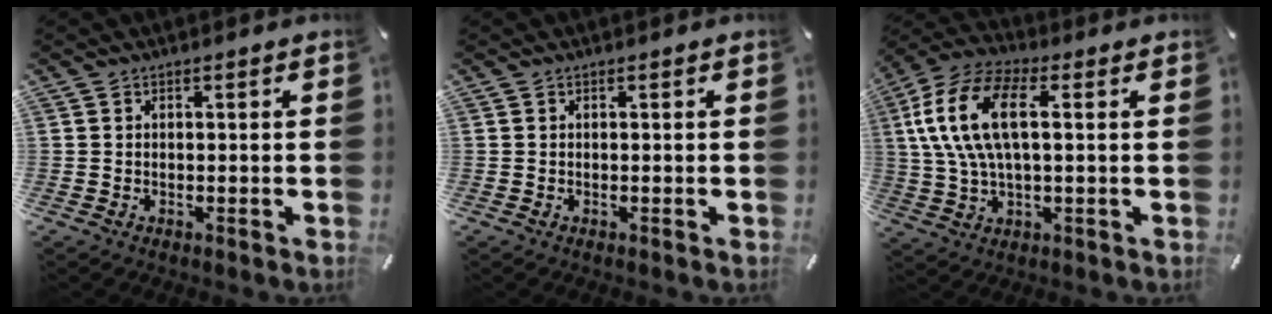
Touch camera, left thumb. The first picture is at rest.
{"total": 0.0}
{"total": 15.2, "force": [3.2, 7.1, 13.0], "torque": [-0.293, -0.002, 0.049]}